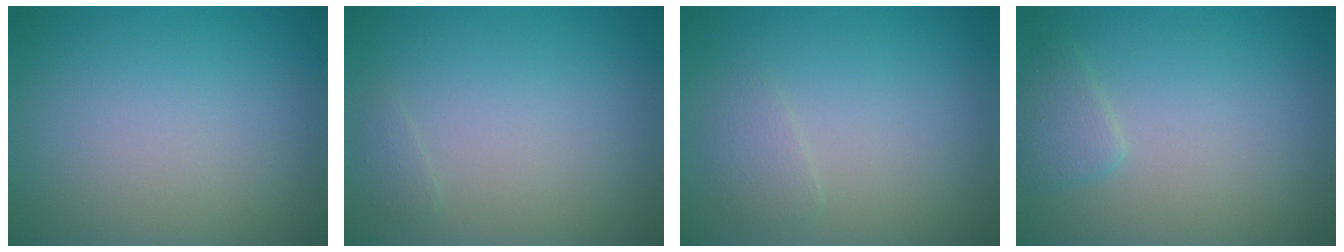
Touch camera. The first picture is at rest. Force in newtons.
{"total": 0.5, "press": 0.5, "slide": 0.0}
{"total": 1.2, "press": 1.2, "slide": 0.1}
{"total": 1.5, "press": 1.5, "slide": 0.1}